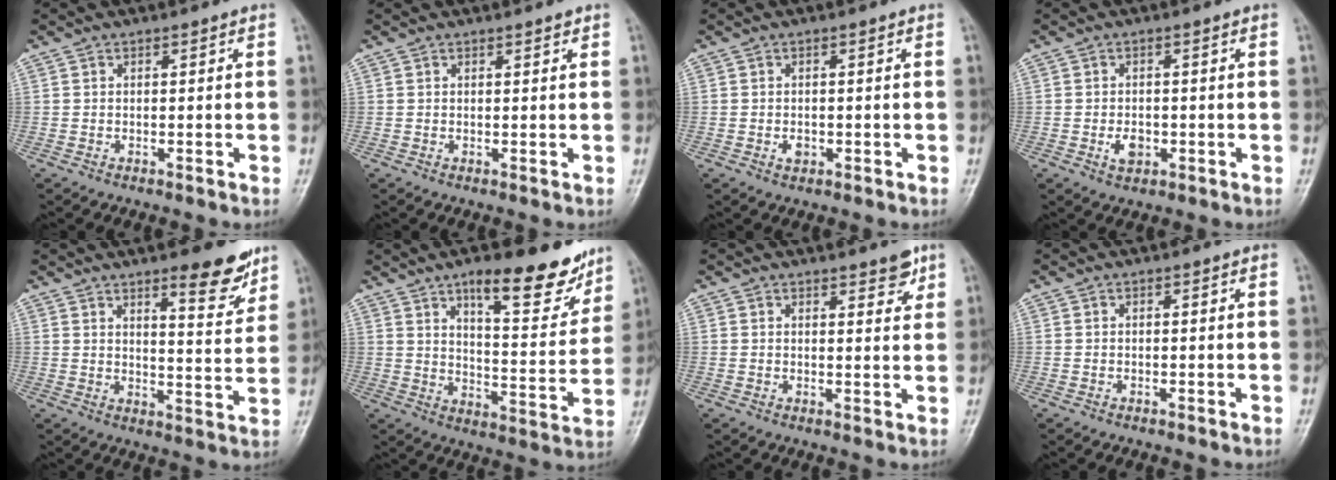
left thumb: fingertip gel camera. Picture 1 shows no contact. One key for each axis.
{"total": 1.1, "fx": 0.8, "fy": 0.4, "fz": 0.6, "tx": -0.004, "ty": -0.003, "tz": 0.009}
{"total": 1.7, "fx": -0.5, "fy": 1.3, "fz": 1.0, "tx": -0.008, "ty": 0.001, "tz": -0.007}
{"total": 3.3, "fx": -1.0, "fy": 2.3, "fz": 2.2, "tx": -0.029, "ty": 0.001, "tz": -0.014}
{"total": 10.4, "fx": 7.1, "fy": 2.6, "fz": 7.1, "tx": -0.070, "ty": -0.049, "tz": 0.102}
{"total": 16.9, "fx": 11.4, "fy": 5.4, "fz": 11.3, "tx": -0.109, "ty": -0.072, "tz": 0.171}
{"total": 4.0, "fx": 2.8, "fy": 1.6, "fz": 2.5, "tx": -0.013, "ty": -0.015, "tz": 0.035}
{"total": 0.0}